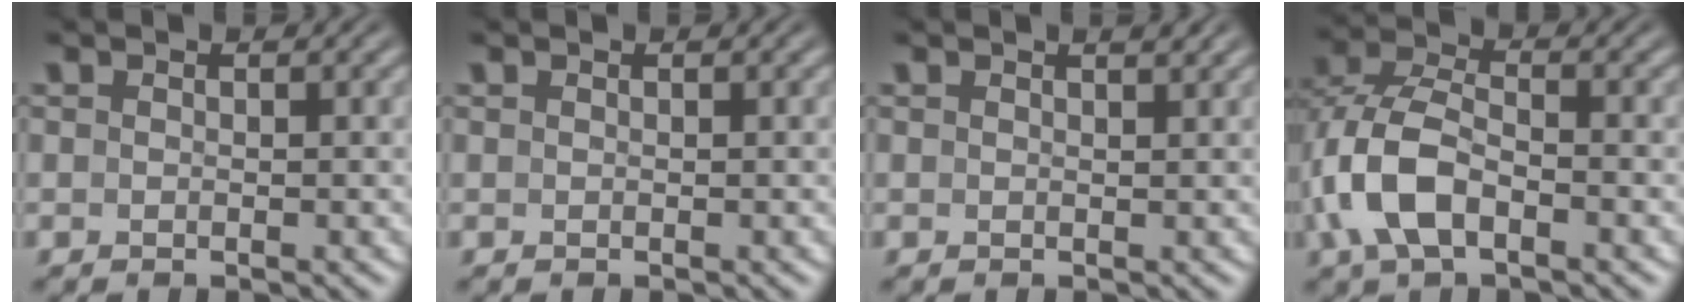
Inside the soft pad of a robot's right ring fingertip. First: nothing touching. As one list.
[{"total": 0.0}, {"total": 0.6, "force": [0.6, 0.0, 0.2], "torque": [-0.001, 0.001, 0.009]}, {"total": 6.4, "force": [-1.4, 4.3, 4.6], "torque": [-0.128, -0.021, -0.015]}]